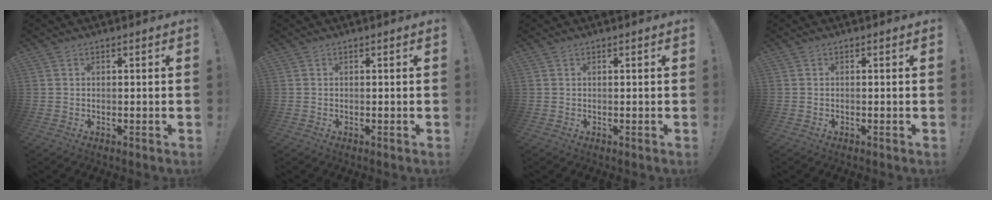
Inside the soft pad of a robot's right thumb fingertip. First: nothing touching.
{"total": 0.0}
{"total": 0.0}
{"total": 0.0}